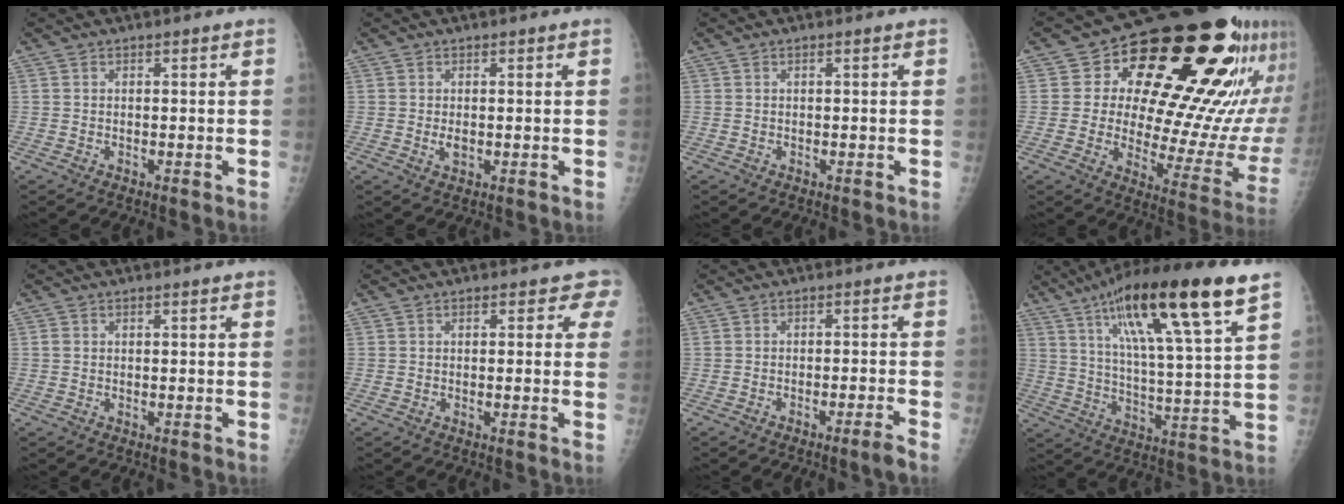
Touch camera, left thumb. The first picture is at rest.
{"total": 1.6, "force": [0.2, 1.0, 1.2], "torque": [-0.012, -0.004, 0.006]}
{"total": 0.0}
{"total": 30.3, "force": [12.4, 13.7, 24.0], "torque": [-0.281, -0.006, 0.193]}
{"total": 0.6, "force": [0.1, 0.5, 0.2], "torque": [-0.001, 0.001, 0.001]}
{"total": 2.4, "force": [1.4, 1.7, 0.9], "torque": [0.019, -0.003, 0.001]}
{"total": 2.6, "force": [-2.0, -0.9, 1.5], "torque": [-0.034, 0.014, -0.034]}
{"total": 21.8, "force": [11.8, 3.2, 18.0], "torque": [-0.292, -0.029, 0.198]}